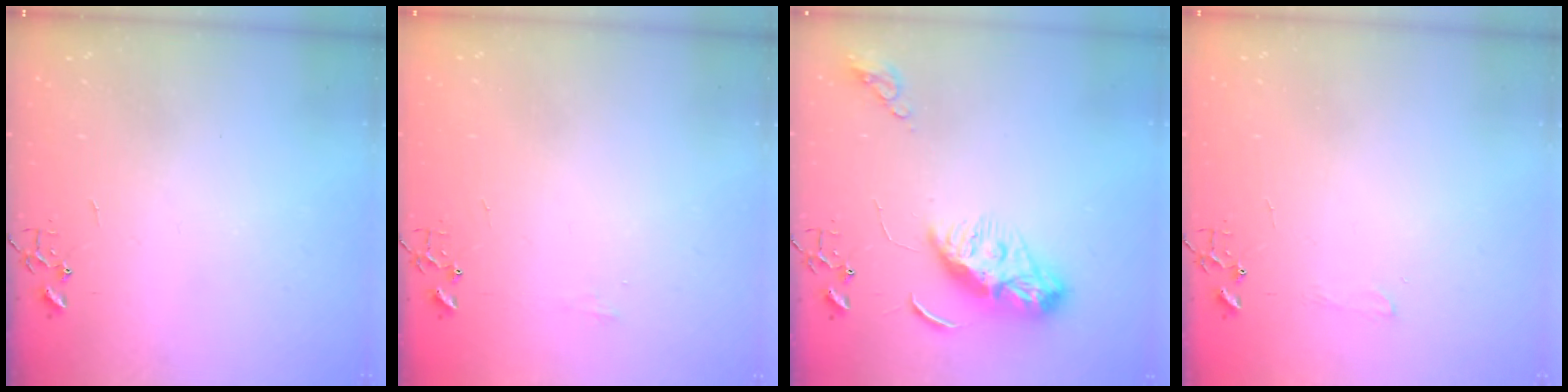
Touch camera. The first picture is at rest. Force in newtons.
{"total": 4.5, "press": 4.4, "slide": 0.7}
{"total": 9.9, "press": 9.8, "slide": 1.1}
{"total": 4.7, "press": 4.6, "slide": 0.7}